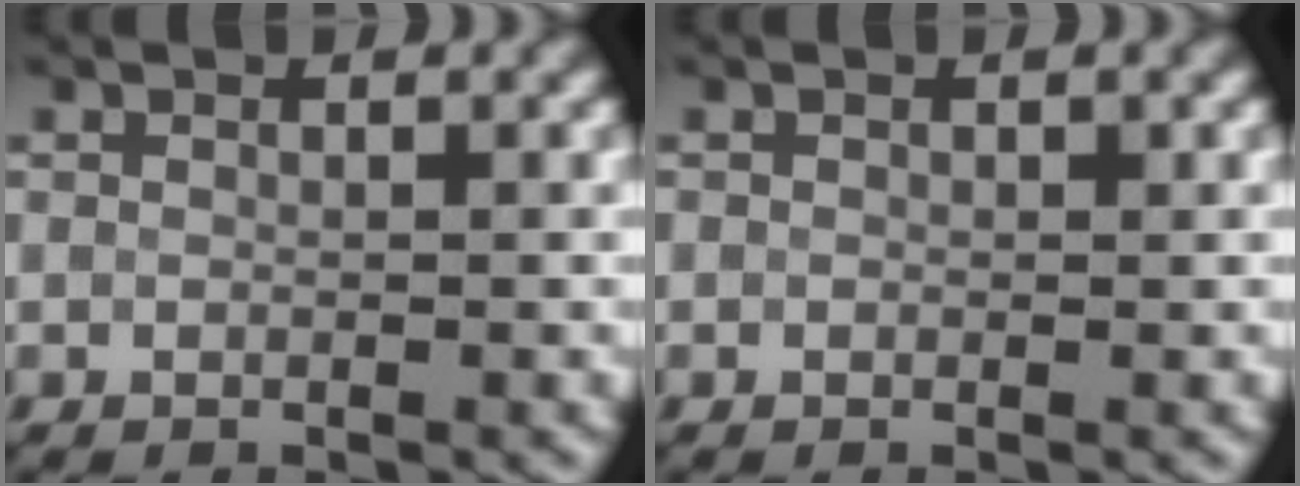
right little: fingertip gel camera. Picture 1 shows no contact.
{"total": 0.0}